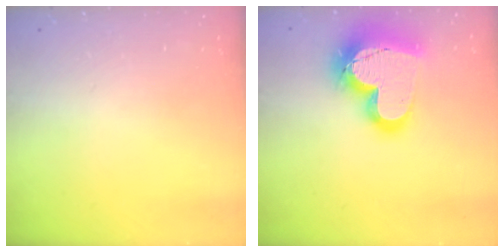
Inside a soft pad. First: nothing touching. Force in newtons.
{"total": 25.5, "press": 25.4, "slide": 2.1}